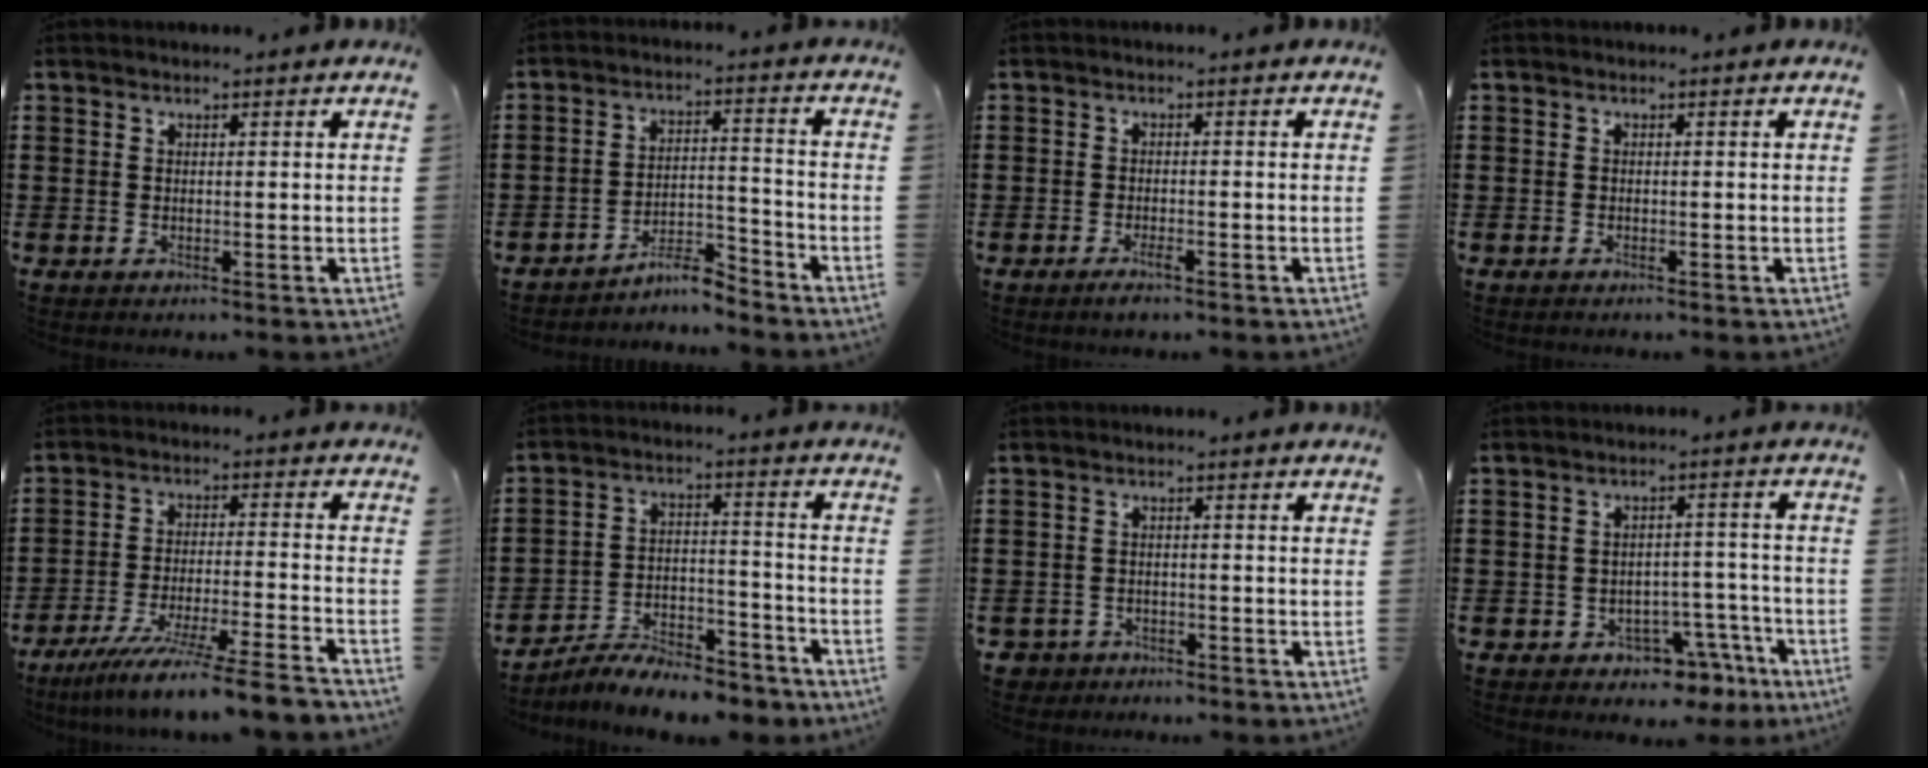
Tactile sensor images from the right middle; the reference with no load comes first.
{"total": 5.4, "force": [-5.2, 0.5, 1.3], "torque": [-0.031, 0.005, -0.107]}
{"total": 1.7, "force": [-1.1, 0.2, 1.3], "torque": [-0.030, -0.006, -0.022]}
{"total": 0.0}
{"total": 9.7, "force": [-8.5, -0.9, 4.5], "torque": [-0.076, -0.002, -0.165]}
{"total": 7.6, "force": [-7.2, 1.4, 1.8], "torque": [-0.025, 0.019, -0.138]}
{"total": 2.3, "force": [-2.1, 0.9, -0.1], "torque": [-0.006, 0.000, -0.048]}
{"total": 4.3, "force": [-3.8, 1.8, 1.1], "torque": [-0.023, 0.016, -0.075]}